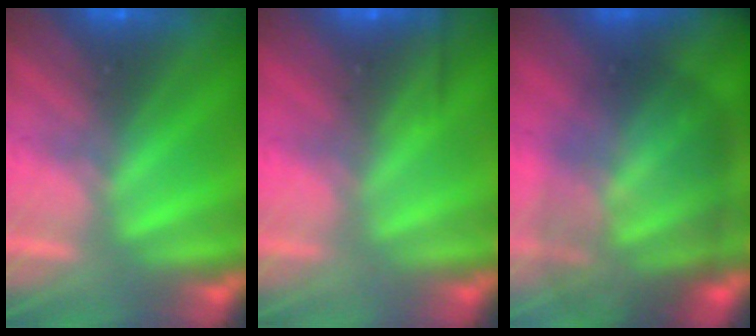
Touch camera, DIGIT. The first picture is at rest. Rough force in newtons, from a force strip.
{"total": 2.5}
{"total": 11.4}